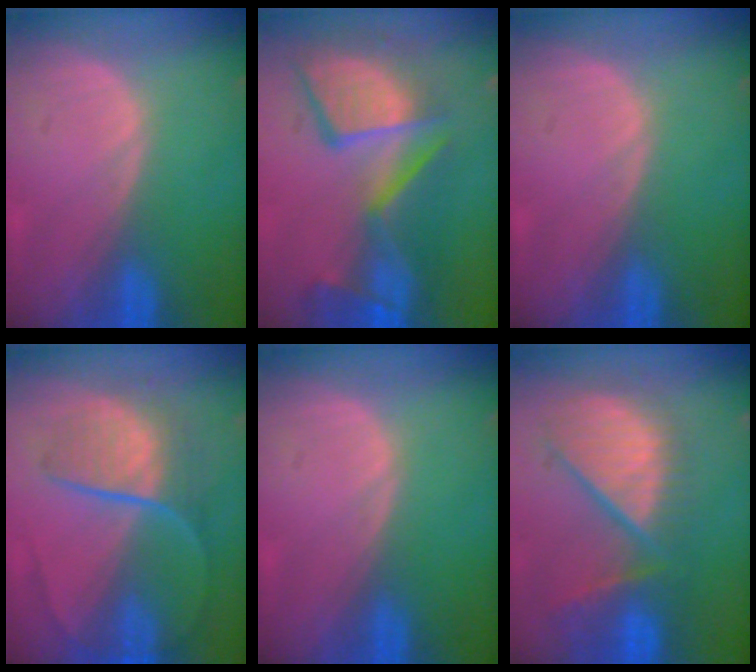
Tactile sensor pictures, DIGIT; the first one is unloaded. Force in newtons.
{"total": 12.6, "press": 11.2, "slide": 5.8}
{"total": 0.0}
{"total": 8.5, "press": 7.4, "slide": 4.1}
{"total": 0.0}
{"total": 11.1, "press": 10.1, "slide": 4.7}